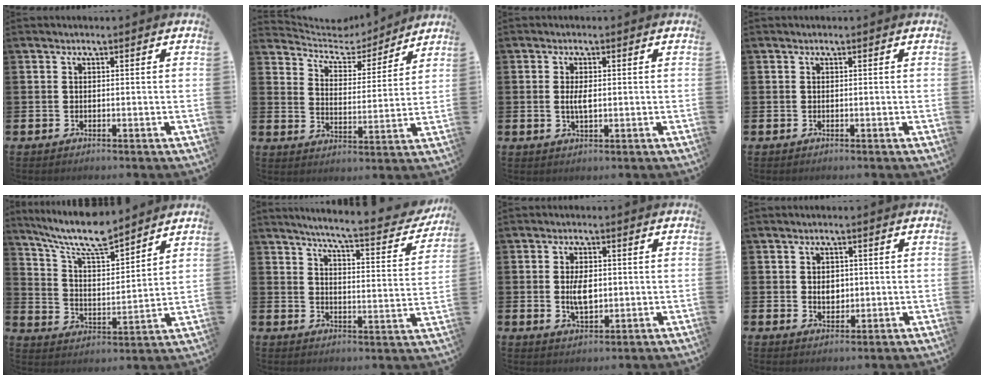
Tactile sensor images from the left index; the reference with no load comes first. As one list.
[{"total": 5.4, "force": [5.0, 2.1, 0.8], "torque": [-0.052, -0.042, 0.081]}, {"total": 2.4, "force": [0.1, 1.0, 2.2], "torque": [-0.042, 0.003, -0.001]}, {"total": 0.0}, {"total": 9.7, "force": [8.6, 1.7, 4.1], "torque": [-0.116, -0.045, 0.154]}, {"total": 5.6, "force": [5.2, 0.0, 2.0], "torque": [-0.050, -0.049, 0.080]}, {"total": 4.4, "force": [0.1, 2.3, 3.7], "torque": [-0.064, 0.002, -0.001]}, {"total": 2.5, "force": [0.3, 1.9, 1.5], "torque": [-0.016, 0.002, 0.000]}]